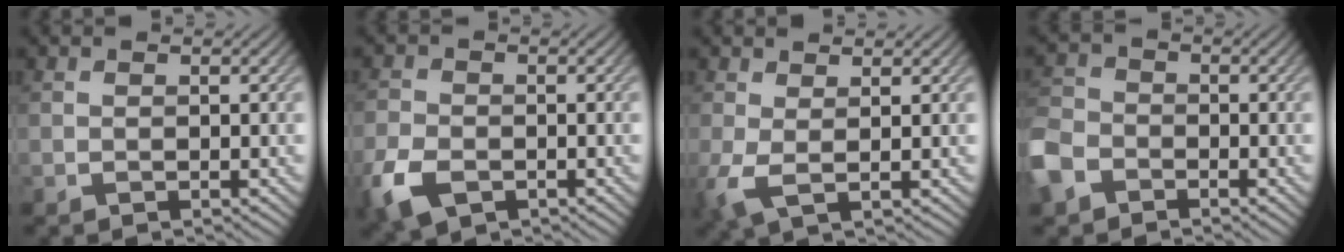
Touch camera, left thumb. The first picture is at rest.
{"total": 6.4, "force": [-3.4, 4.0, 3.7], "torque": [-0.096, -0.013, -0.070]}
{"total": 2.8, "force": [0.2, 0.9, 2.7], "torque": [-0.076, -0.004, 0.001]}
{"total": 6.2, "force": [-3.7, 4.3, 2.6], "torque": [-0.080, -0.010, -0.093]}